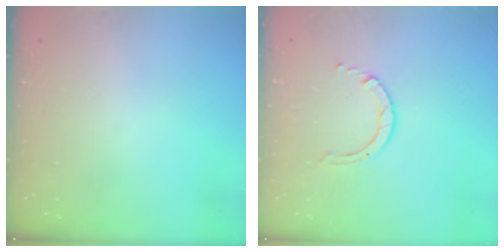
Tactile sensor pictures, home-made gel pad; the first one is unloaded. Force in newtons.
{"total": 2.5, "press": 2.4, "slide": 0.3}